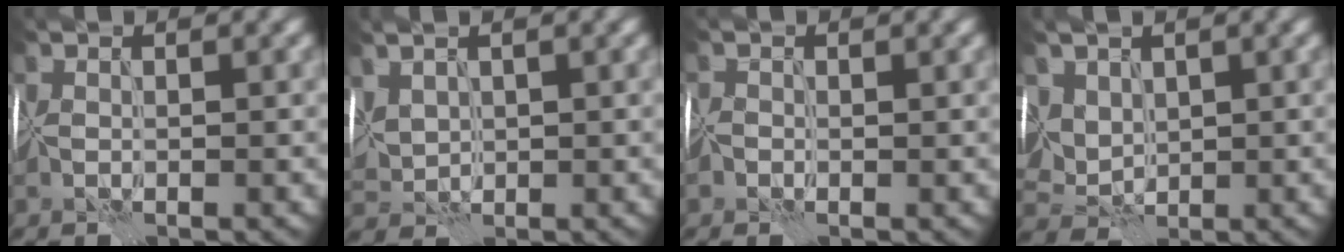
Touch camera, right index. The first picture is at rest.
{"total": 2.9, "force": [1.2, 2.1, 1.5], "torque": [-0.050, 0.005, 0.033]}
{"total": 0.8, "force": [-0.2, 0.7, 0.2], "torque": [0.002, 0.001, -0.009]}
{"total": 3.1, "force": [1.6, 2.5, 1.0], "torque": [-0.034, 0.001, 0.036]}